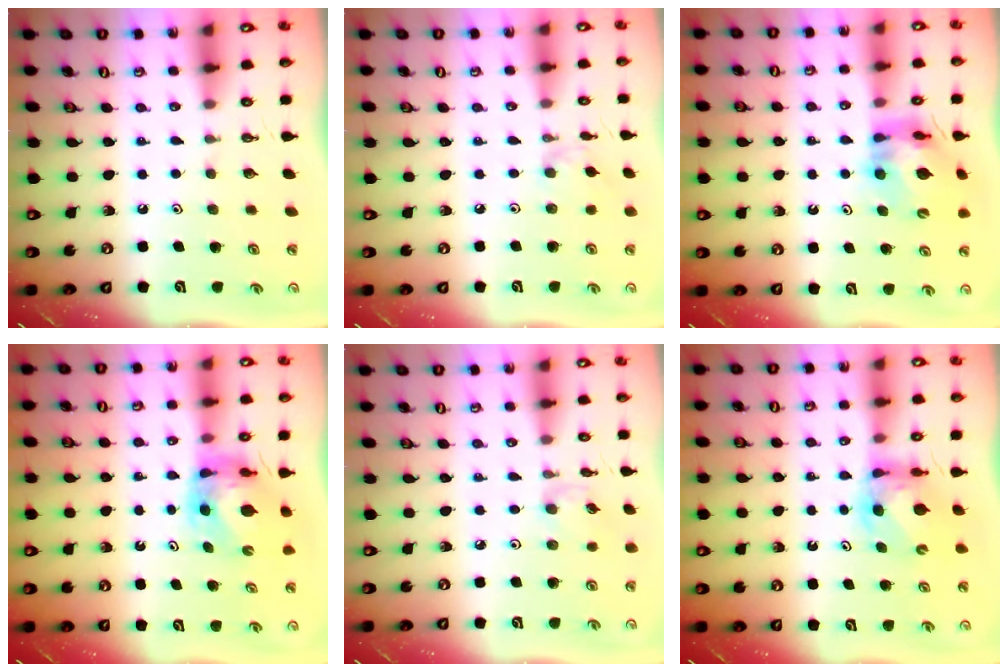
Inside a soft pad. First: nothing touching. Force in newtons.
{"total": 1.8, "press": 1.8, "slide": 0.3}
{"total": 12.1, "press": 12.0, "slide": 1.4}
{"total": 6.3, "press": 6.3, "slide": 0.5}
{"total": 2.5, "press": 2.5, "slide": 0.3}
{"total": 6.1, "press": 6.0, "slide": 0.4}